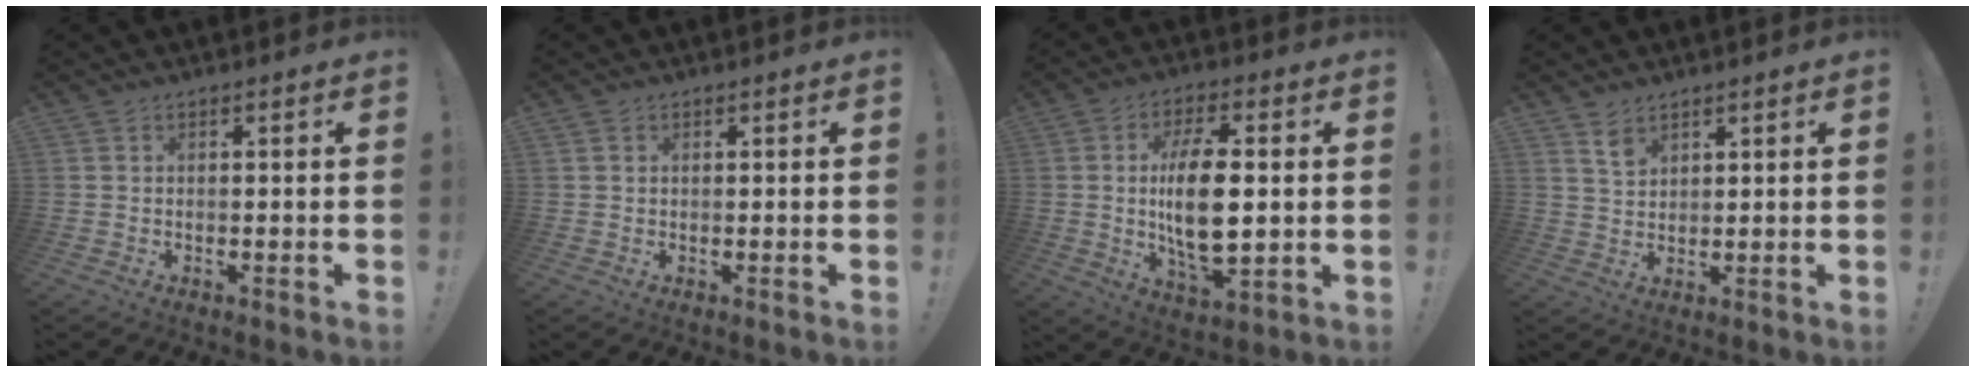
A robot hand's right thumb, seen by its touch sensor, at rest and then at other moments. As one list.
[{"total": 0.8, "force": [0.4, 0.7, 0.1], "torque": [0.000, 0.002, 0.006]}, {"total": 16.0, "force": [0.9, 7.1, 14.3], "torque": [-0.267, -0.010, 0.006]}, {"total": 4.3, "force": [3.2, 2.4, 1.7], "torque": [-0.023, -0.020, 0.058]}]